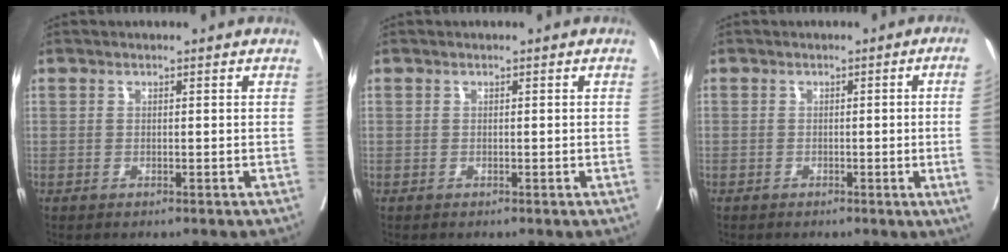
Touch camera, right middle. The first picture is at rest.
{"total": 0.0}
{"total": 6.1, "force": [-0.9, -2.1, 5.7], "torque": [-0.055, -0.012, -0.012]}